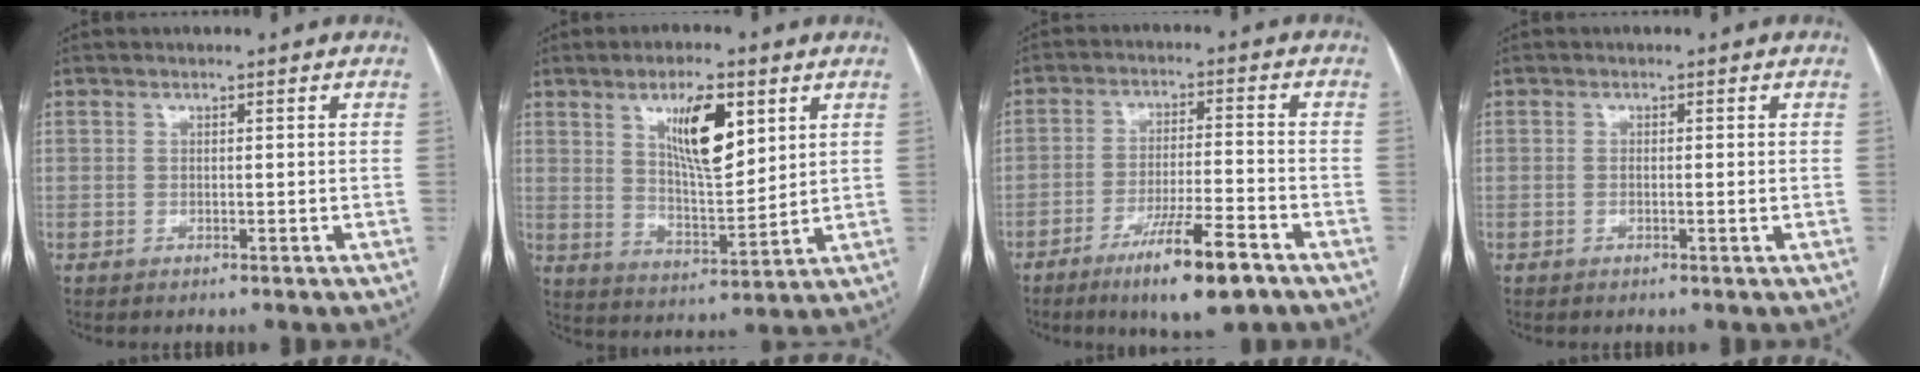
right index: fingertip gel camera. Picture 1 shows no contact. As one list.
[{"total": 10.5, "force": [4.7, 2.9, 9.0], "torque": [-0.159, -0.002, 0.089]}, {"total": 10.7, "force": [-6.7, 0.8, 8.2], "torque": [-0.145, -0.018, -0.108]}, {"total": 0.9, "force": [0.0, 0.1, 0.9], "torque": [-0.018, 0.001, 0.002]}]